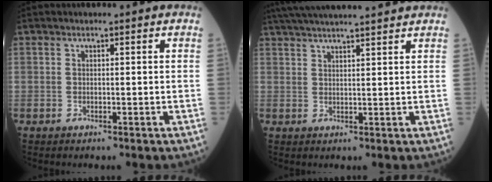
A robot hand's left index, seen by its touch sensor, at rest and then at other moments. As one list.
[{"total": 15.5, "force": [14.0, 0.5, 6.5], "torque": [-0.119, 0.036, 0.208]}]